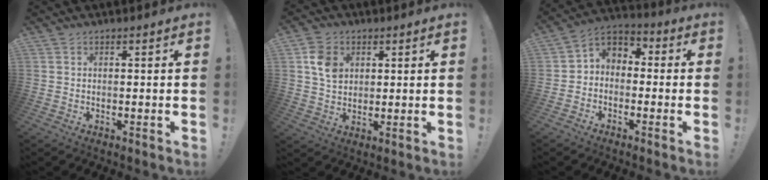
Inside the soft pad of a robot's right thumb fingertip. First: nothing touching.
{"total": 8.9, "force": [2.8, 6.9, 4.7], "torque": [-0.064, 0.004, 0.056]}
{"total": 5.3, "force": [-2.4, 4.3, 1.9], "torque": [-0.030, 0.016, -0.041]}